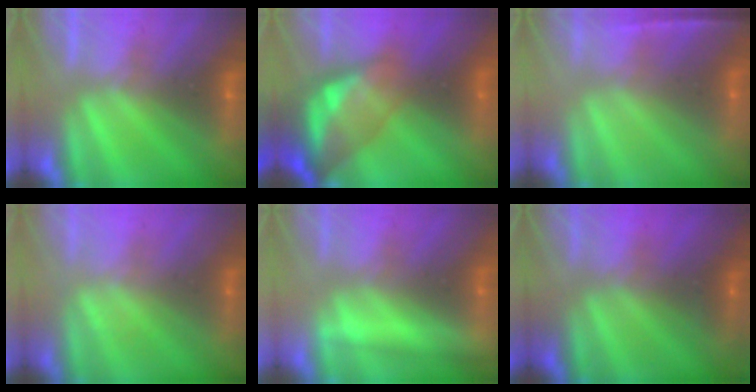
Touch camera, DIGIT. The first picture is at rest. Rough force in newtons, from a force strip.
{"total": 7.7}
{"total": 1.7}
{"total": 2.6}
{"total": 2.4}
{"total": 6.9}